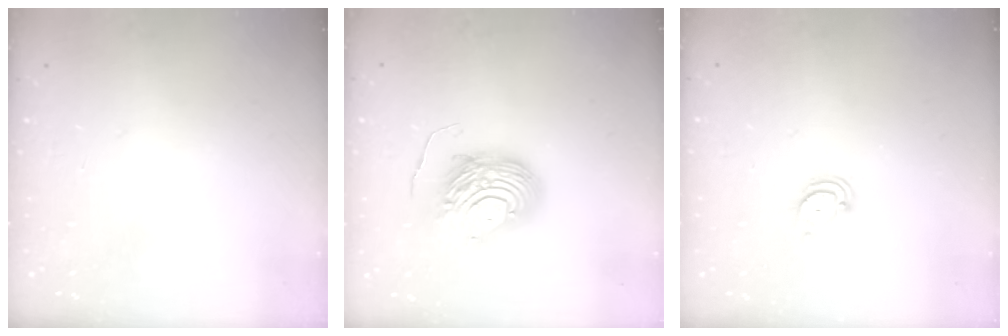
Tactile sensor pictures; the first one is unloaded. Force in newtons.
{"total": 10.4, "press": 10.3, "slide": 1.1}
{"total": 2.1, "press": 2.1, "slide": 0.2}